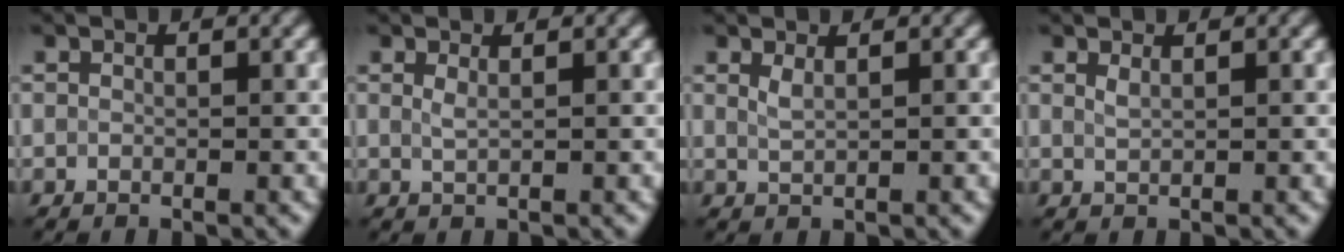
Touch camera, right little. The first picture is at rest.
{"total": 0.8, "force": [0.5, 0.0, 0.7], "torque": [-0.019, 0.004, 0.011]}
{"total": 1.1, "force": [0.7, 0.1, 0.8], "torque": [-0.024, 0.003, 0.018]}
{"total": 0.8, "force": [0.6, 0.0, 0.5], "torque": [-0.017, 0.003, 0.014]}